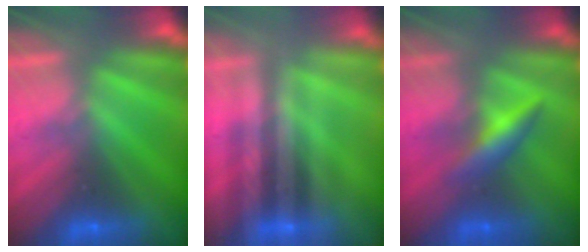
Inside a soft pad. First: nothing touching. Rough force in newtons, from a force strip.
{"total": 2.2}
{"total": 2.5}